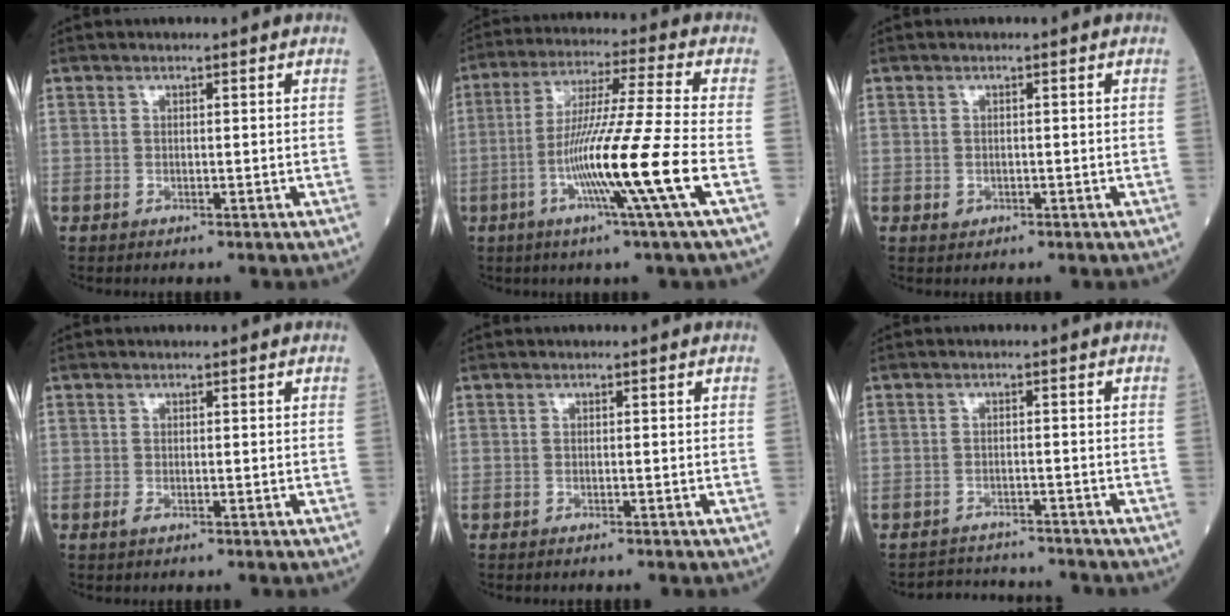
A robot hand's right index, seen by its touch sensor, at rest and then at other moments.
{"total": 14.3, "force": [-4.6, -2.7, 13.3], "torque": [-0.245, -0.019, -0.089]}
{"total": 0.8, "force": [-0.3, 0.7, 0.3], "torque": [-0.006, 0.001, -0.001]}
{"total": 0.9, "force": [-0.5, 0.3, 0.6], "torque": [-0.015, -0.001, -0.009]}
{"total": 0.9, "force": [-0.8, -0.1, 0.4], "torque": [-0.006, 0.000, -0.012]}
{"total": 6.4, "force": [-6.4, 0.8, 0.1], "torque": [-0.001, 0.011, -0.090]}